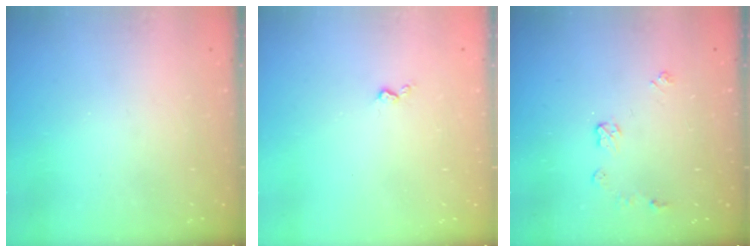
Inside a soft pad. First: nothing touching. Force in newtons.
{"total": 3.0, "press": 3.0, "slide": 0.5}
{"total": 5.7, "press": 5.7, "slide": 0.4}